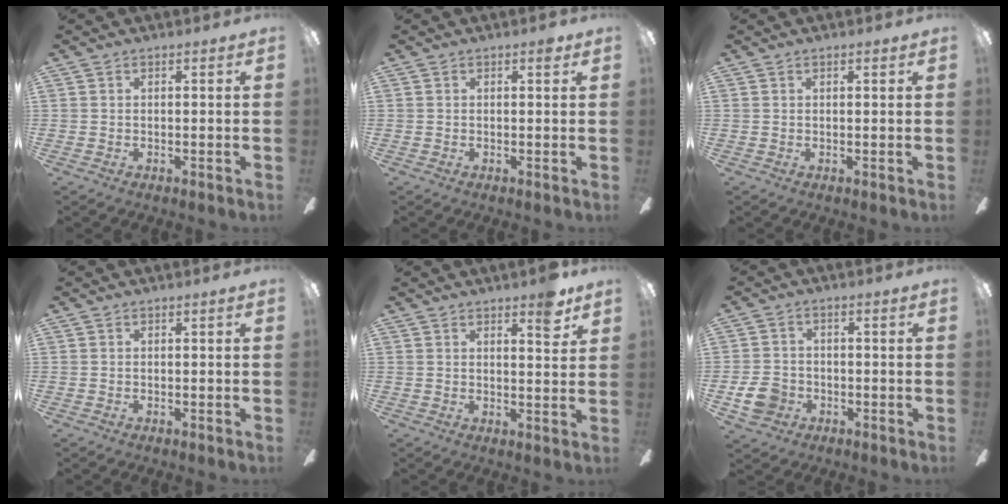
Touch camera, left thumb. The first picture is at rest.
{"total": 1.5, "force": [0.9, 0.6, 0.9], "torque": [-0.005, -0.003, 0.012]}
{"total": 0.8, "force": [0.6, 0.2, 0.5], "torque": [-0.005, -0.002, 0.008]}
{"total": 0.0}
{"total": 5.6, "force": [4.1, 1.7, 3.5], "torque": [-0.029, -0.024, 0.062]}
{"total": 6.9, "force": [-2.4, 5.7, 3.1], "torque": [-0.070, 0.016, -0.043]}